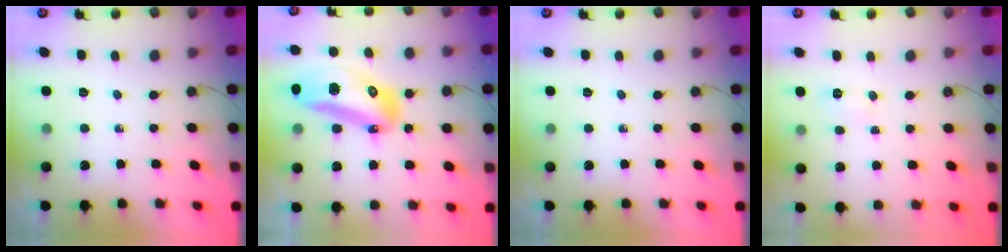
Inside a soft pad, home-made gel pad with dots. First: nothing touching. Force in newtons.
{"total": 28.5, "press": 22.7, "slide": 17.3}
{"total": 0.0}
{"total": 4.3, "press": 4.3, "slide": 0.6}